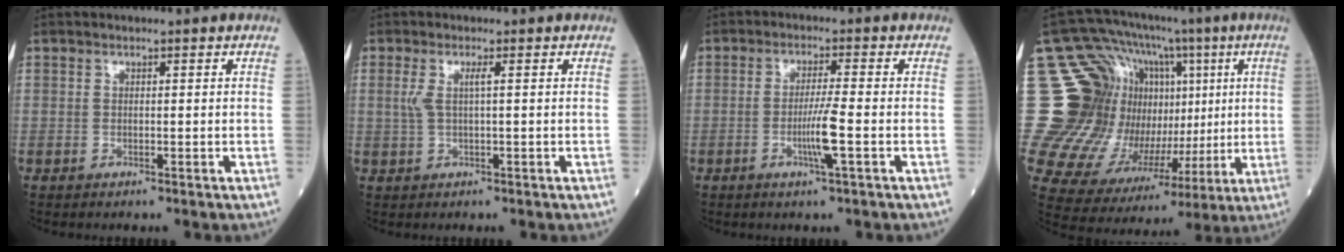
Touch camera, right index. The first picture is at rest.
{"total": 2.4, "force": [0.5, 0.0, 2.3], "torque": [-0.059, 0.007, 0.013]}
{"total": 5.0, "force": [-1.5, -0.7, 4.7], "torque": [-0.090, -0.010, -0.029]}
{"total": 27.4, "force": [3.4, 20.8, 17.5], "torque": [-0.336, 0.091, 0.075]}